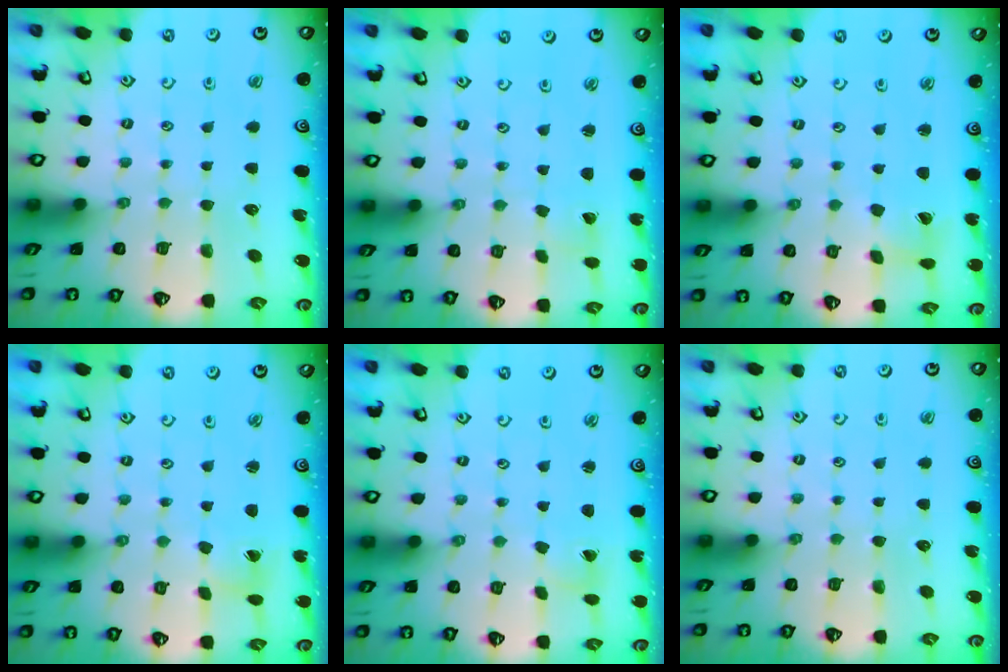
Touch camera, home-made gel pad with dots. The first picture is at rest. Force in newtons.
{"total": 0.5, "press": 0.5, "slide": 0.1}
{"total": 2.4, "press": 2.4, "slide": 0.4}
{"total": 1.0, "press": 1.0, "slide": 0.1}
{"total": 1.5, "press": 1.5, "slide": 0.1}
{"total": 0.0}